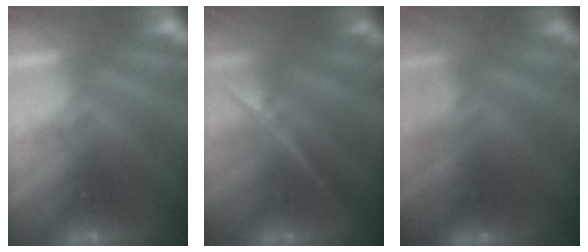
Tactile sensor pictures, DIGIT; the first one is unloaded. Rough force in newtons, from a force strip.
{"total": 1.8}
{"total": 2.6}